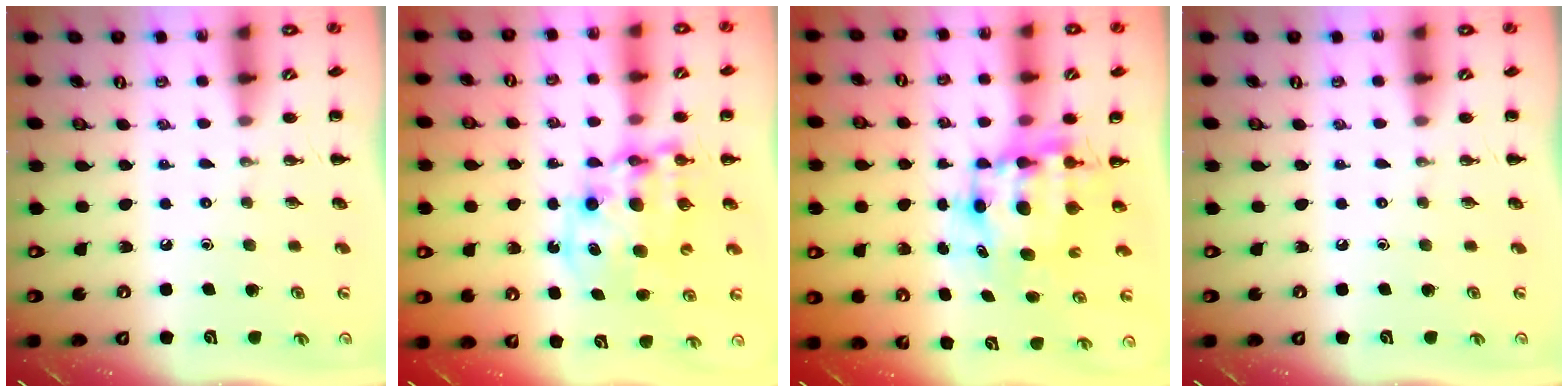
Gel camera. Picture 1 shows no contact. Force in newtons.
{"total": 11.0, "press": 10.7, "slide": 2.5}
{"total": 8.6, "press": 8.2, "slide": 2.3}
{"total": 0.0}